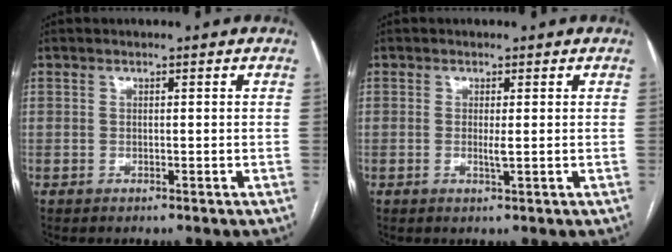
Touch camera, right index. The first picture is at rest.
{"total": 1.3, "force": [0.0, 0.0, 1.3], "torque": [-0.026, -0.003, 0.001]}